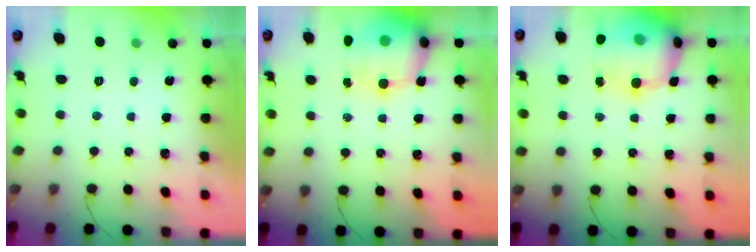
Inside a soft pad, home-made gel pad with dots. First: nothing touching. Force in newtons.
{"total": 15.7, "press": 15.3, "slide": 3.7}
{"total": 20.0, "press": 17.8, "slide": 9.1}